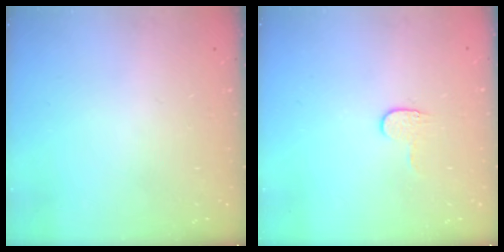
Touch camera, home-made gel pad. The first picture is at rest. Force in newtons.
{"total": 3.4, "press": 3.4, "slide": 0.4}